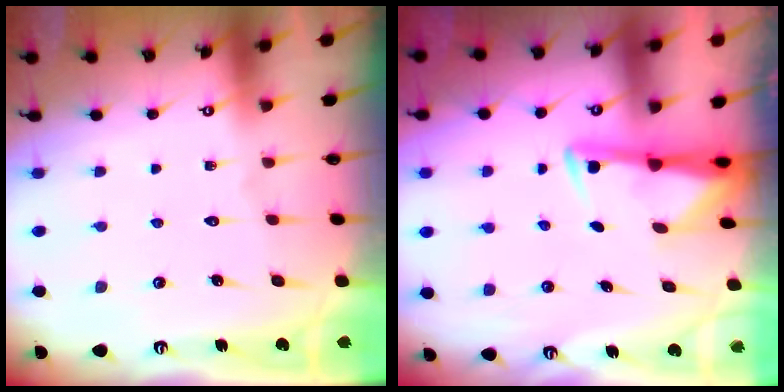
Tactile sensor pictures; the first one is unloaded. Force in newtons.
{"total": 2.8, "press": 2.8, "slide": 0.5}